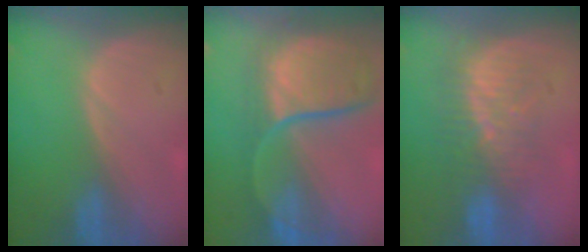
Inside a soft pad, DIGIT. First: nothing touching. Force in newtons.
{"total": 11.4, "press": 9.7, "slide": 5.9}
{"total": 8.0, "press": 7.6, "slide": 2.6}